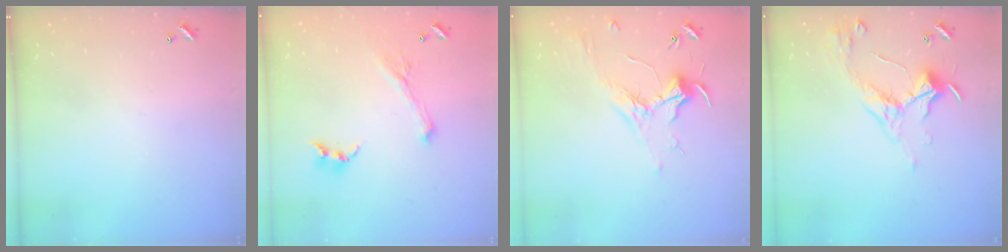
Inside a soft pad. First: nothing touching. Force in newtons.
{"total": 1.6, "press": 1.5, "slide": 0.4}
{"total": 1.8, "press": 1.7, "slide": 0.7}
{"total": 3.2, "press": 3.2, "slide": 0.6}